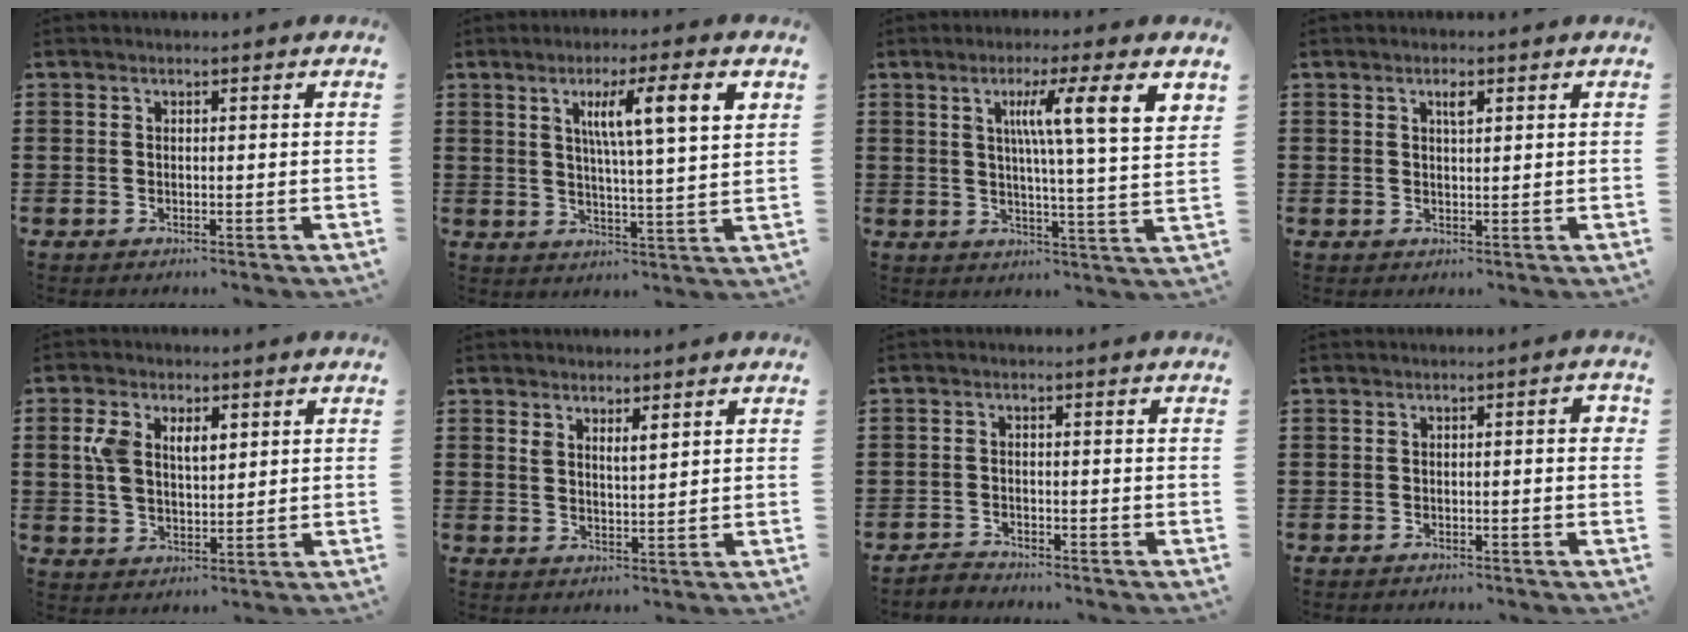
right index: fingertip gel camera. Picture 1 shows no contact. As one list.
[{"total": 8.7, "force": [3.3, 1.0, 7.9], "torque": [-0.143, -0.001, 0.049]}, {"total": 9.0, "force": [3.6, 0.2, 8.3], "torque": [-0.144, -0.011, 0.052]}, {"total": 1.8, "force": [0.9, 0.5, 1.5], "torque": [-0.024, 0.000, 0.012]}, {"total": 5.7, "force": [1.9, 3.3, 4.3], "torque": [-0.095, 0.013, 0.033]}, {"total": 2.3, "force": [1.8, 0.6, 1.3], "torque": [-0.019, 0.000, 0.029]}, {"total": 1.7, "force": [-1.7, 0.3, -0.1], "torque": [-0.005, 0.005, -0.037]}, {"total": 1.6, "force": [-0.7, 0.2, 1.5], "torque": [-0.025, 0.001, -0.013]}]